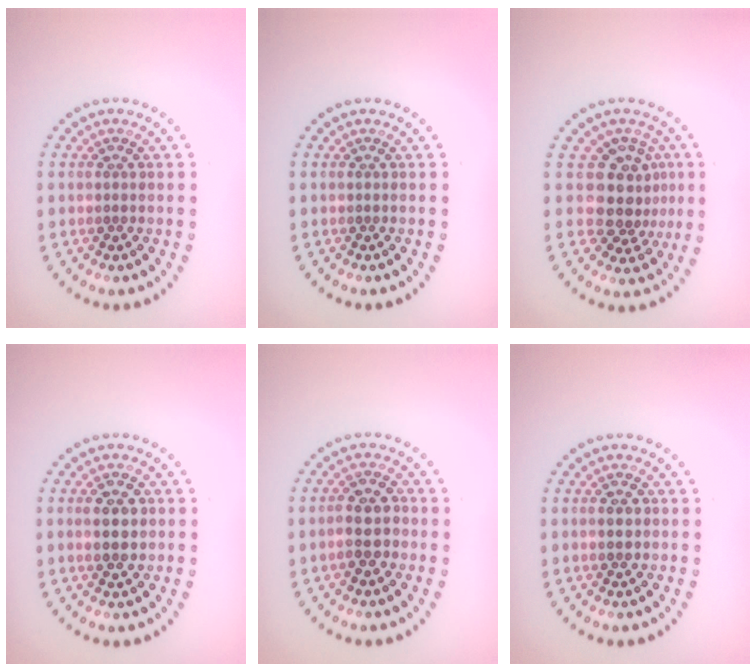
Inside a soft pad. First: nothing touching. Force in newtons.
{"total": 0.0}
{"total": 3.9, "press": 3.1, "slide": 2.4}
{"total": 2.8, "press": 2.8, "slide": 0.4}
{"total": 3.0, "press": 2.8, "slide": 0.8}
{"total": 1.8, "press": 1.8, "slide": 0.1}